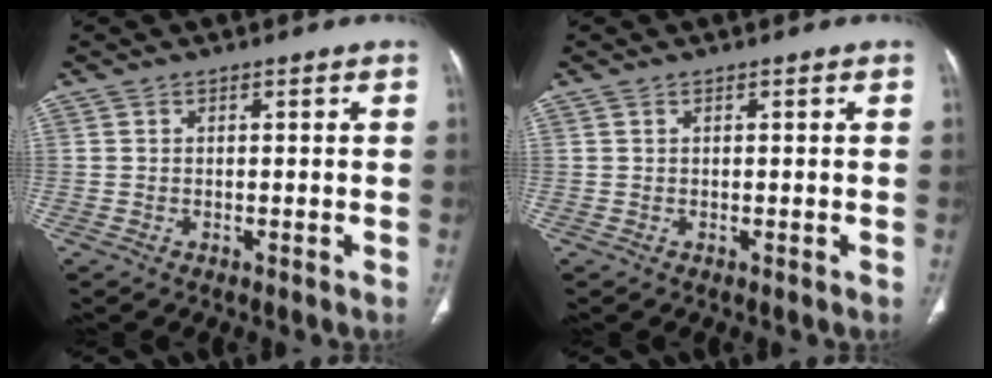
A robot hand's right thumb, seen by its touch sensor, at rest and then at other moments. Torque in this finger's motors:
{"motor_torque": [0.10, 0.05, -0.07, -0.40, -0.06]}